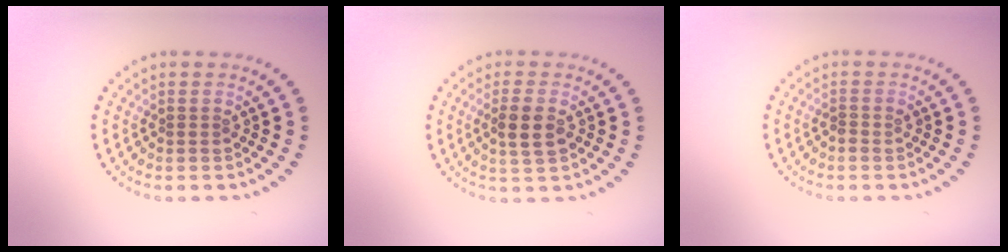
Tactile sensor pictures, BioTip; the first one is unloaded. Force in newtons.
{"total": 2.9, "press": 2.8, "slide": 0.8}
{"total": 0.7, "press": 0.6, "slide": 0.3}